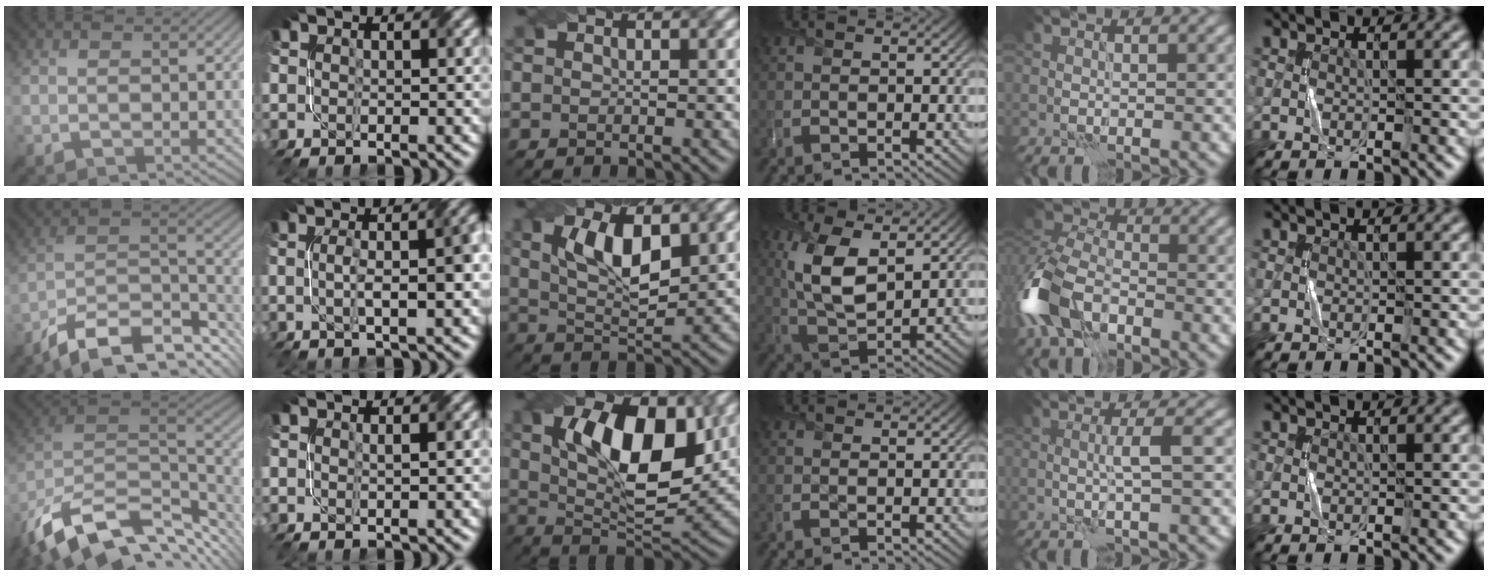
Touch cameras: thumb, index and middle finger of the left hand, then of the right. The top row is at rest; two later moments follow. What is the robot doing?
{"motion": "twist", "object": "screw"}